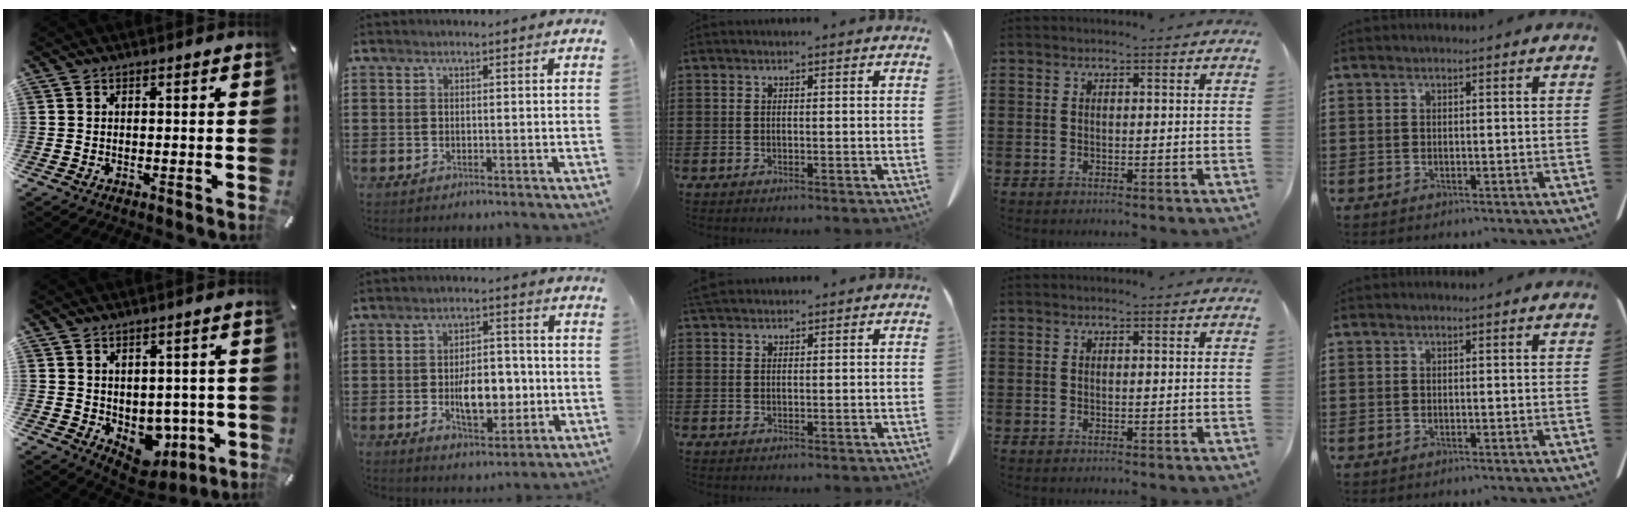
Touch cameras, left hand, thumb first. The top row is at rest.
{"thumb": {"total": 6.1, "force": [0.1, 5.6, 2.5], "torque": [-0.011, -0.015, 0.009]}, "index": {"total": 8.4, "force": [-1.4, 4.5, 6.9], "torque": [-0.104, 0.001, -0.029]}, "middle": {"total": 1.9, "force": [1.7, 0.5, 0.6], "torque": [-0.017, 0.003, 0.034]}}